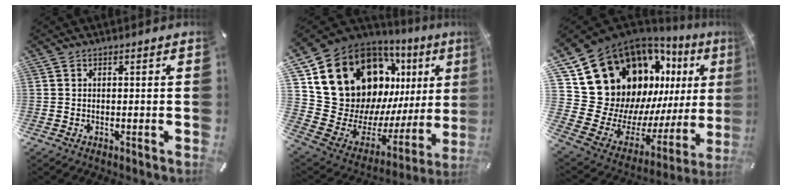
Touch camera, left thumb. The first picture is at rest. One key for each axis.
{"total": 18.8, "fx": 10.4, "fy": 13.6, "fz": 7.8, "tx": -0.103, "ty": -0.107, "tz": 0.212}
{"total": 19.4, "fx": 9.9, "fy": 15.1, "fz": 7.1, "tx": -0.054, "ty": -0.127, "tz": 0.220}